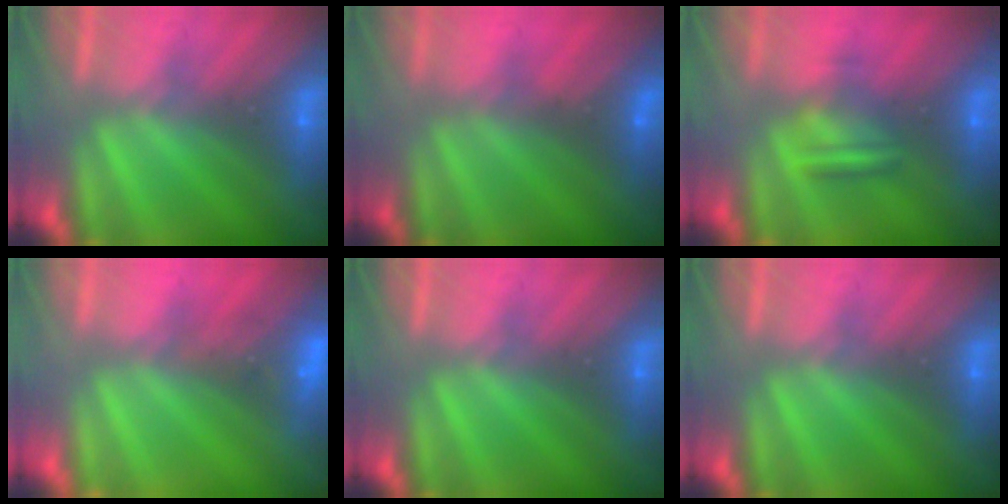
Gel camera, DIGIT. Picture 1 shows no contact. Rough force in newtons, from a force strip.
{"total": 3.8}
{"total": 9.3}
{"total": 2.6}
{"total": 0.0}
{"total": 0.0}